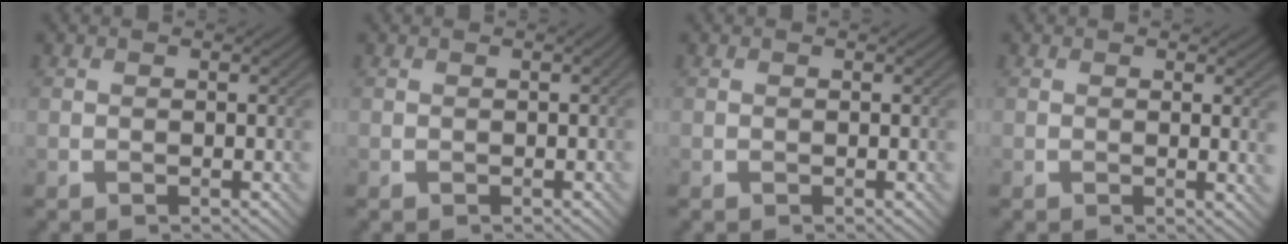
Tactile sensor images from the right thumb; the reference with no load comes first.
{"total": 0.6, "force": [0.1, 0.1, 0.6], "torque": [-0.007, 0.005, 0.002]}
{"total": 0.0}
{"total": 1.8, "force": [0.4, 0.3, 1.7], "torque": [-0.028, -0.003, 0.007]}